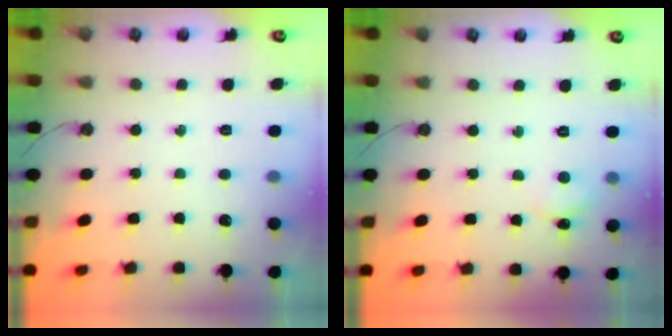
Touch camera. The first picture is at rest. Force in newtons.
{"total": 2.3, "press": 2.3, "slide": 0.4}